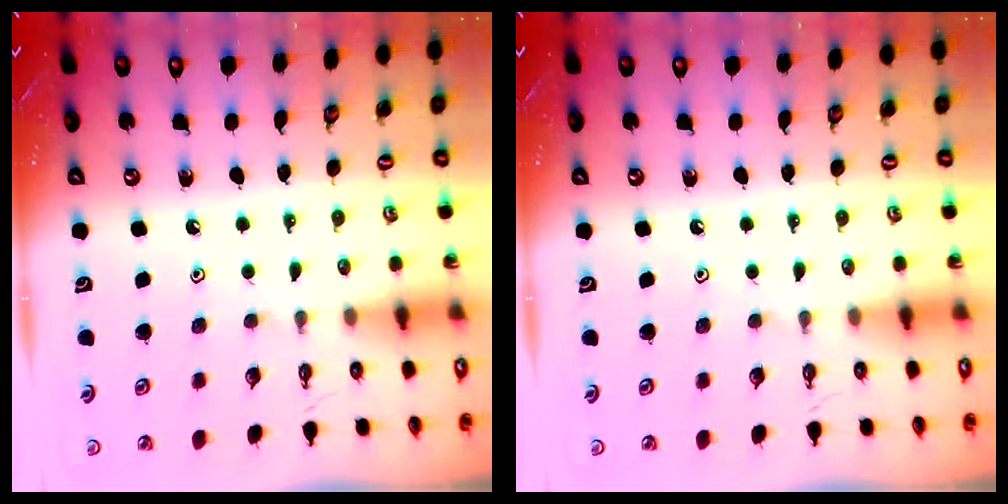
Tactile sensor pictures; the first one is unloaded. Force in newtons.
{"total": 0.0}